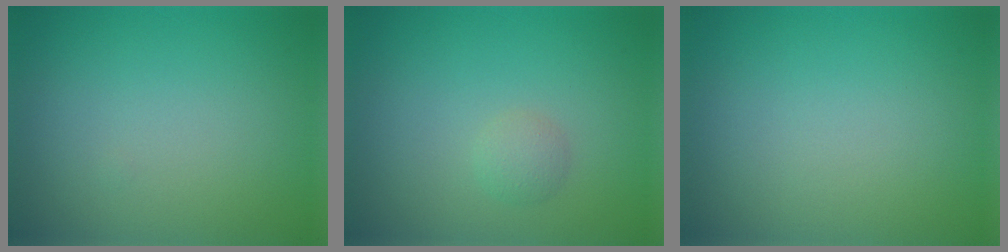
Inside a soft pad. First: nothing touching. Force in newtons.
{"total": 1.2, "press": 1.2, "slide": 0.1}
{"total": 0.0}